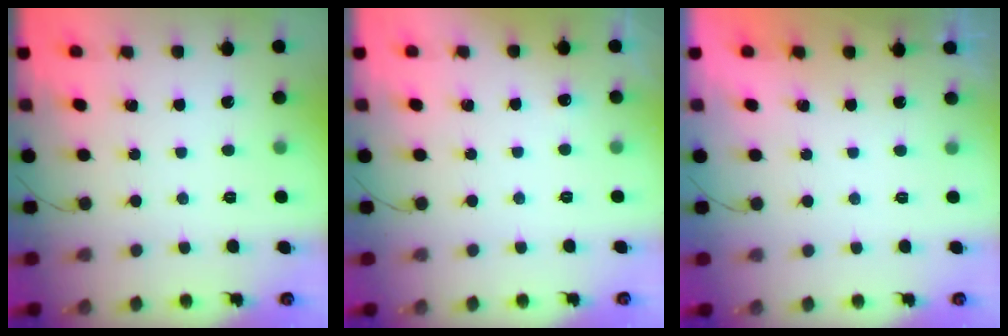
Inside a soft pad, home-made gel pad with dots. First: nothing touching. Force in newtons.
{"total": 2.8, "press": 2.6, "slide": 1.2}
{"total": 1.9, "press": 0.1, "slide": 1.9}